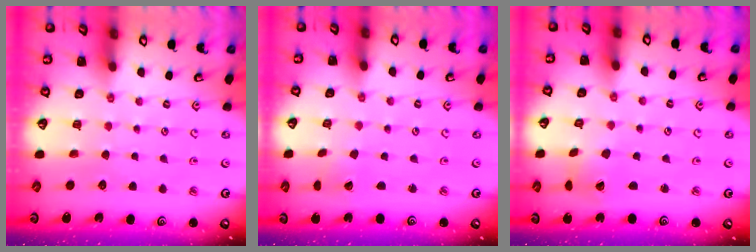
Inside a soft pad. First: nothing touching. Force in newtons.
{"total": 0.0}
{"total": 2.0, "press": 2.0, "slide": 0.3}